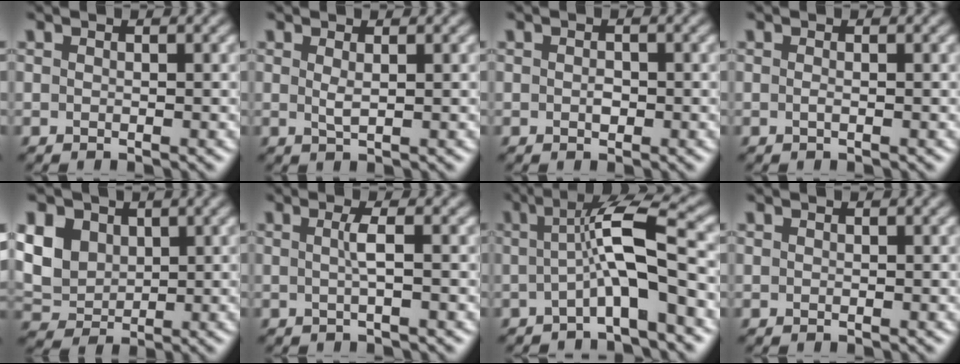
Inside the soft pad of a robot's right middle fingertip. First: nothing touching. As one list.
[{"total": 1.0, "force": [0.4, 0.2, 0.9], "torque": [-0.020, -0.002, 0.007]}, {"total": 0.9, "force": [-0.1, 0.6, 0.7], "torque": [-0.012, -0.001, -0.002]}, {"total": 0.5, "force": [-0.1, 0.1, 0.5], "torque": [-0.011, -0.001, -0.002]}, {"total": 6.9, "force": [2.3, 5.3, 3.8], "torque": [-0.107, 0.017, 0.043]}, {"total": 1.7, "force": [0.0, 0.2, 1.7], "torque": [-0.036, 0.002, -0.001]}, {"total": 6.2, "force": [-0.7, 1.0, 6.1], "torque": [-0.102, 0.016, -0.020]}, {"total": 0.0}]